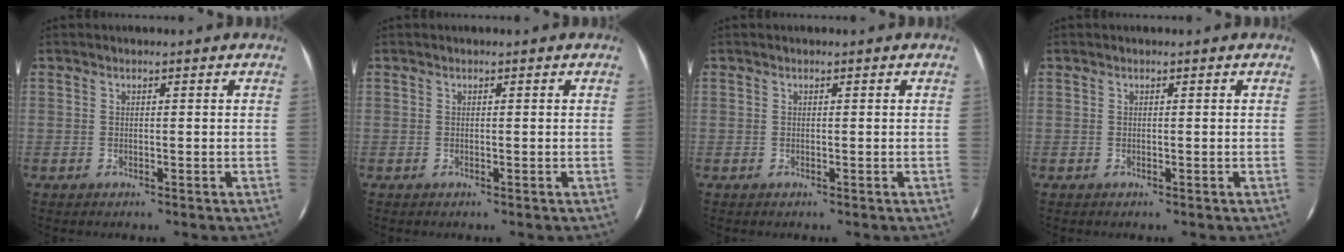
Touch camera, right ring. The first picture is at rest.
{"total": 0.0}
{"total": 0.0}
{"total": 0.0}